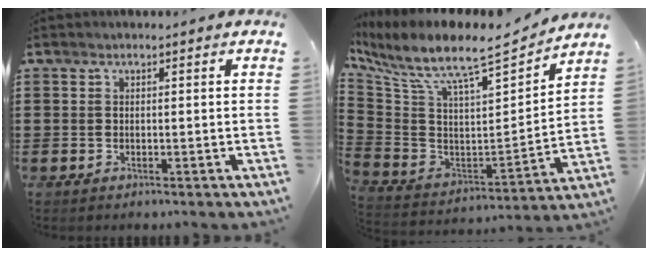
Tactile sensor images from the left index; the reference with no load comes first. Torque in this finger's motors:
{"motor_torque": [2.14, 0.00, 0.38, 0.21]}